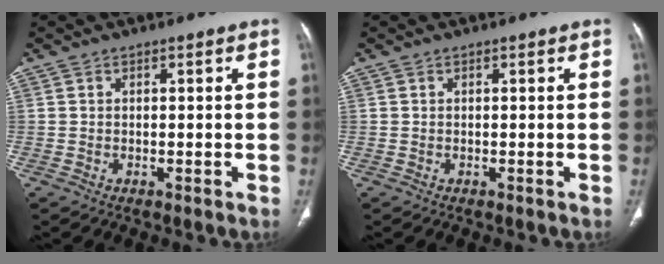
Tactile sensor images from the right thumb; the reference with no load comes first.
{"total": 0.0}